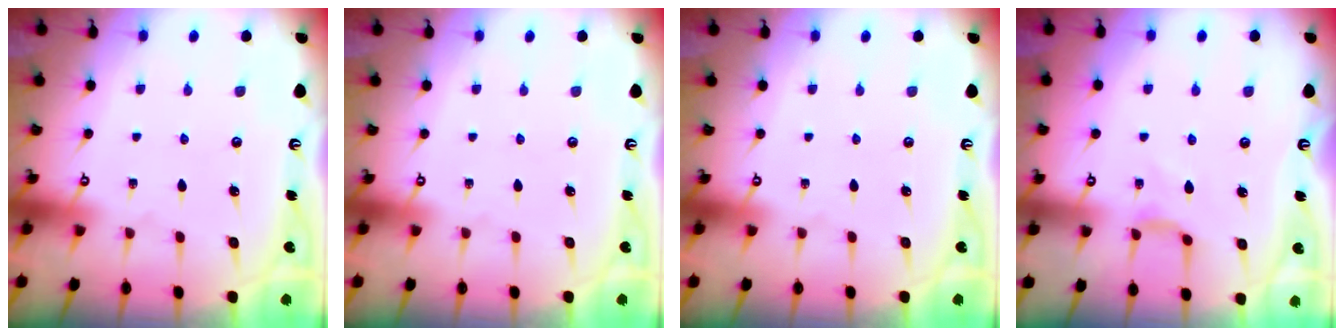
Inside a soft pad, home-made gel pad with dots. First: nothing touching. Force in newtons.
{"total": 0.0}
{"total": 0.0}
{"total": 4.4, "press": 4.4, "slide": 0.6}